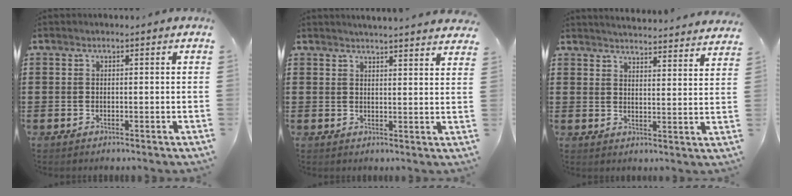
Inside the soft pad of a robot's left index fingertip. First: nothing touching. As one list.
[{"total": 2.8, "force": [2.8, -0.4, 0.0], "torque": [-0.008, -0.014, 0.052]}, {"total": 4.2, "force": [4.1, -0.5, 0.3], "torque": [-0.013, -0.034, 0.070]}]